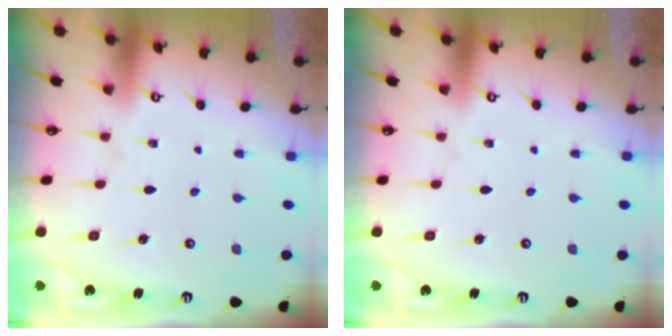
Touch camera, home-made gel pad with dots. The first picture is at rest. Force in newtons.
{"total": 0.0}